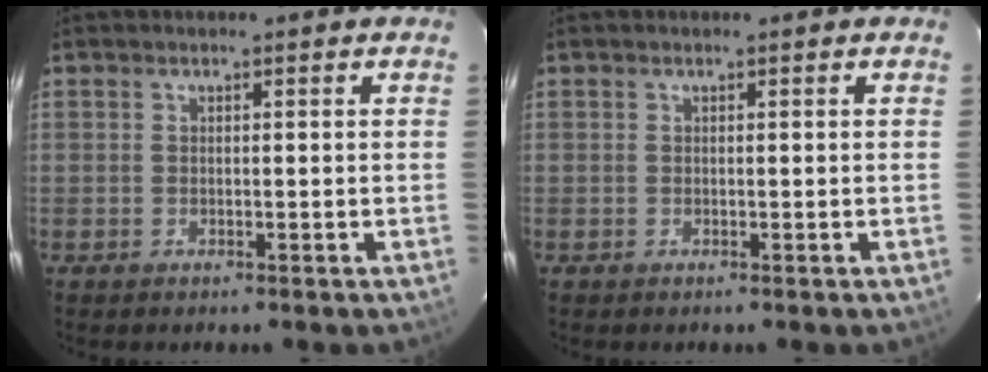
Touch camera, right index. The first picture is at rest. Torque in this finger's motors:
{"motor_torque": [0.00, 0.00, 0.00, 0.00]}